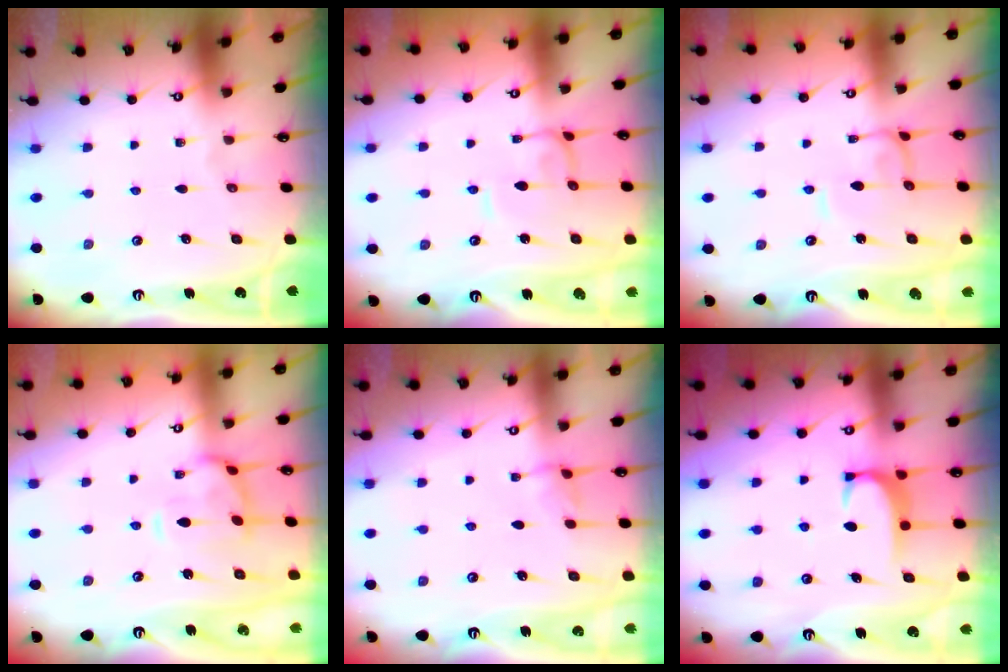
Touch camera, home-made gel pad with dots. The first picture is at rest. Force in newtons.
{"total": 0.9, "press": 0.8, "slide": 0.4}
{"total": 0.9, "press": 0.8, "slide": 0.4}
{"total": 1.9, "press": 1.8, "slide": 0.4}
{"total": 2.9, "press": 2.9, "slide": 0.4}
{"total": 1.9, "press": 1.8, "slide": 0.5}